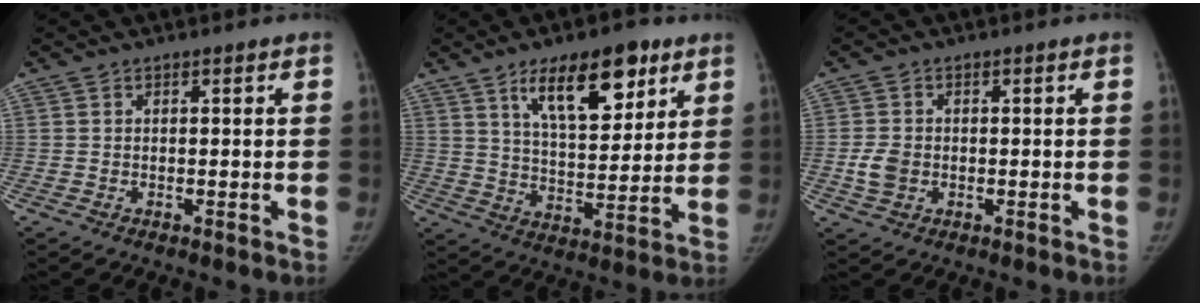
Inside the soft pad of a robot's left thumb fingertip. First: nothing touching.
{"total": 15.5, "force": [8.6, 6.6, 11.1], "torque": [-0.136, -0.041, 0.143]}
{"total": 4.0, "force": [-0.6, 3.2, 2.4], "torque": [-0.045, 0.004, -0.008]}